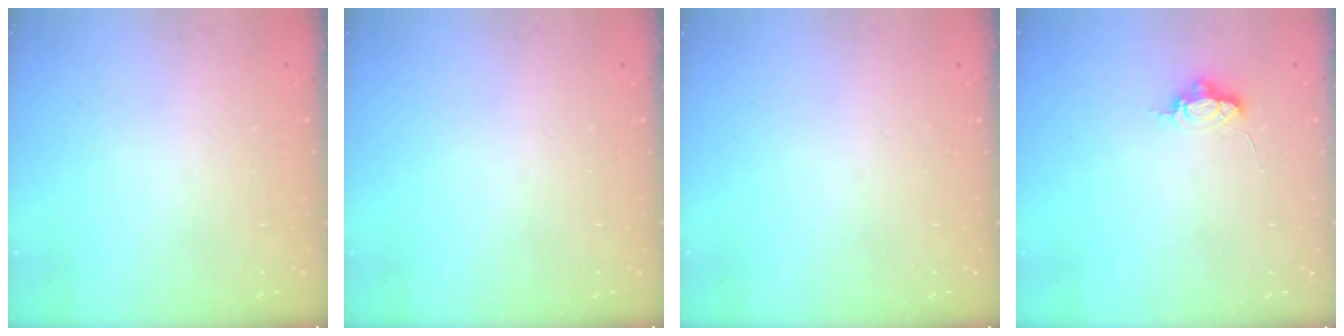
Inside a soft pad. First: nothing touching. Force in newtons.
{"total": 0.0}
{"total": 0.0}
{"total": 5.3, "press": 5.3, "slide": 0.4}